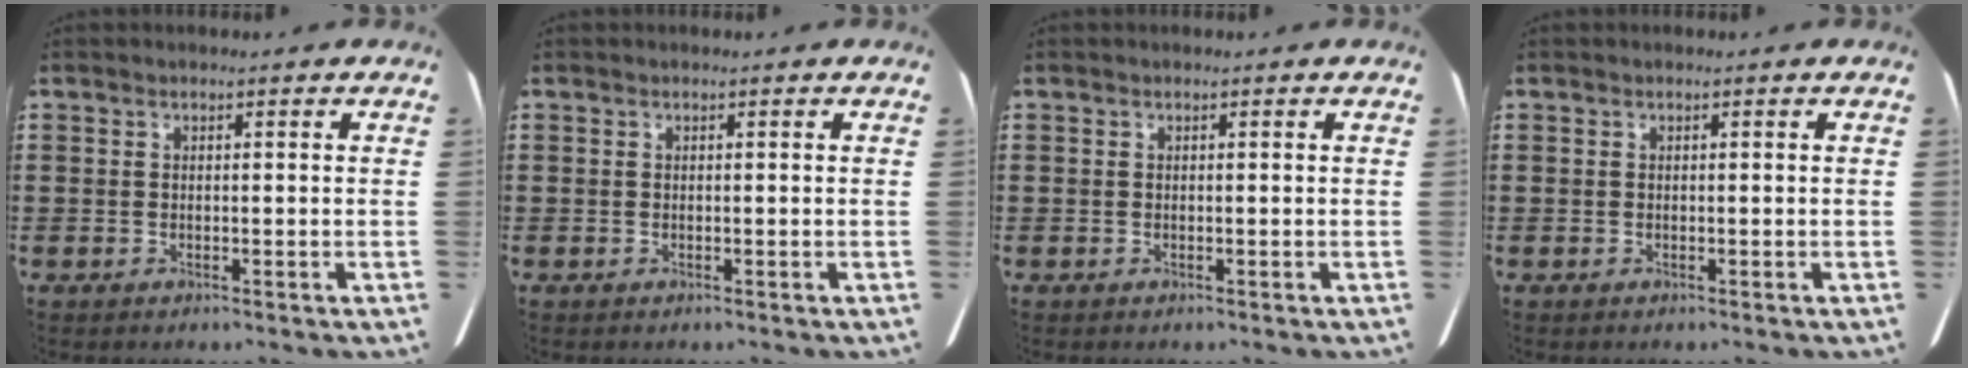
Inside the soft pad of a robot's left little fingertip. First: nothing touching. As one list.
[{"total": 0.0}, {"total": 0.0}, {"total": 0.0}]